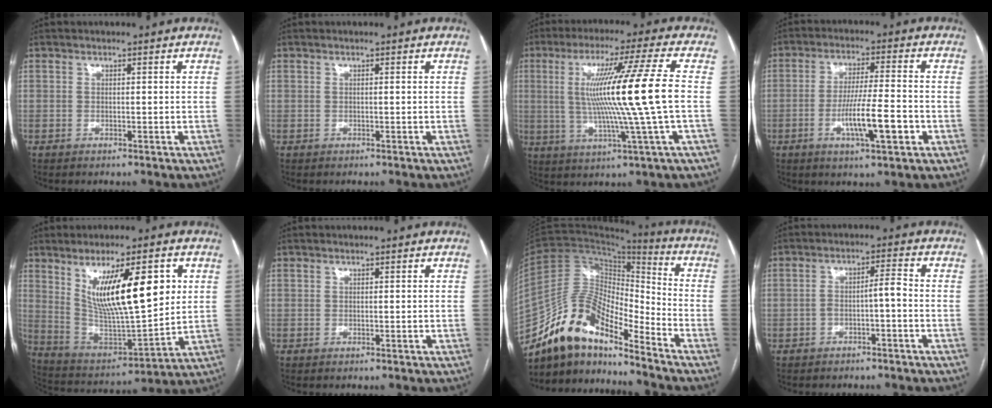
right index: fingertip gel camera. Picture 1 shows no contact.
{"total": 0.0}
{"total": 15.2, "force": [0.6, -2.5, 15.0], "torque": [-0.263, 0.000, 0.008]}
{"total": 9.1, "force": [-3.1, 0.7, 8.5], "torque": [-0.152, -0.005, -0.054]}
{"total": 16.9, "force": [5.7, 3.5, 15.6], "torque": [-0.271, -0.007, 0.110]}
{"total": 0.0}
{"total": 14.5, "force": [-12.1, 4.2, 6.7], "torque": [-0.124, 0.047, -0.223]}
{"total": 3.5, "force": [-1.4, 0.5, 3.2], "torque": [-0.052, 0.021, -0.019]}